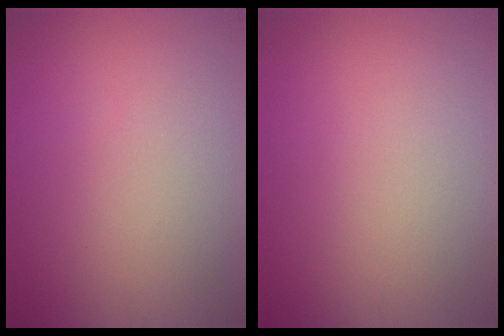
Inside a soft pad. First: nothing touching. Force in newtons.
{"total": 0.0}